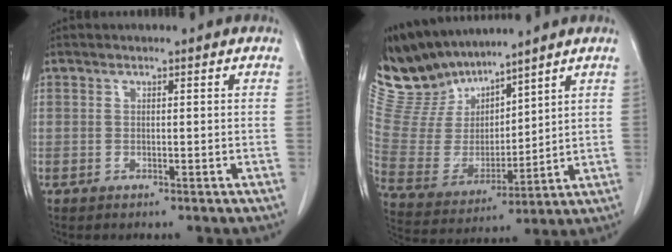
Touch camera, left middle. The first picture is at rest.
{"total": 12.9, "force": [12.2, 3.3, 2.4], "torque": [-0.075, 0.006, 0.264]}